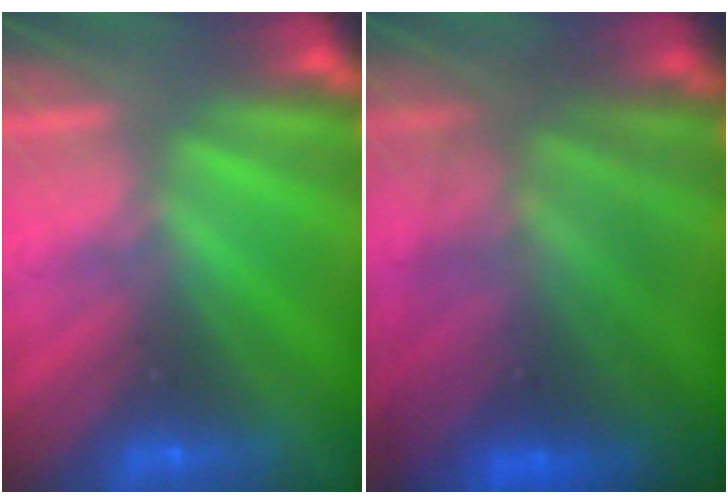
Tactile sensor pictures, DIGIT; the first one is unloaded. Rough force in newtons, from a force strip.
{"total": 5.7}